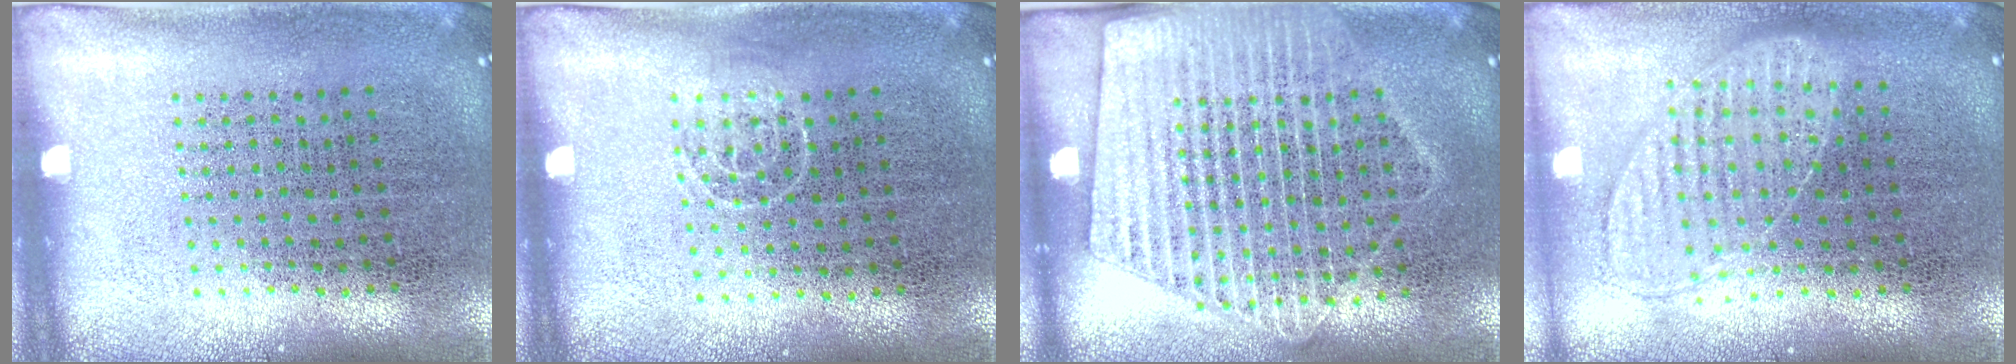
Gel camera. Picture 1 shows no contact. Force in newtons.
{"total": 0.7, "press": 0.4, "slide": 0.5}
{"total": 2.0, "press": 1.8, "slide": 0.9}
{"total": 0.9, "press": 0.9, "slide": 0.2}